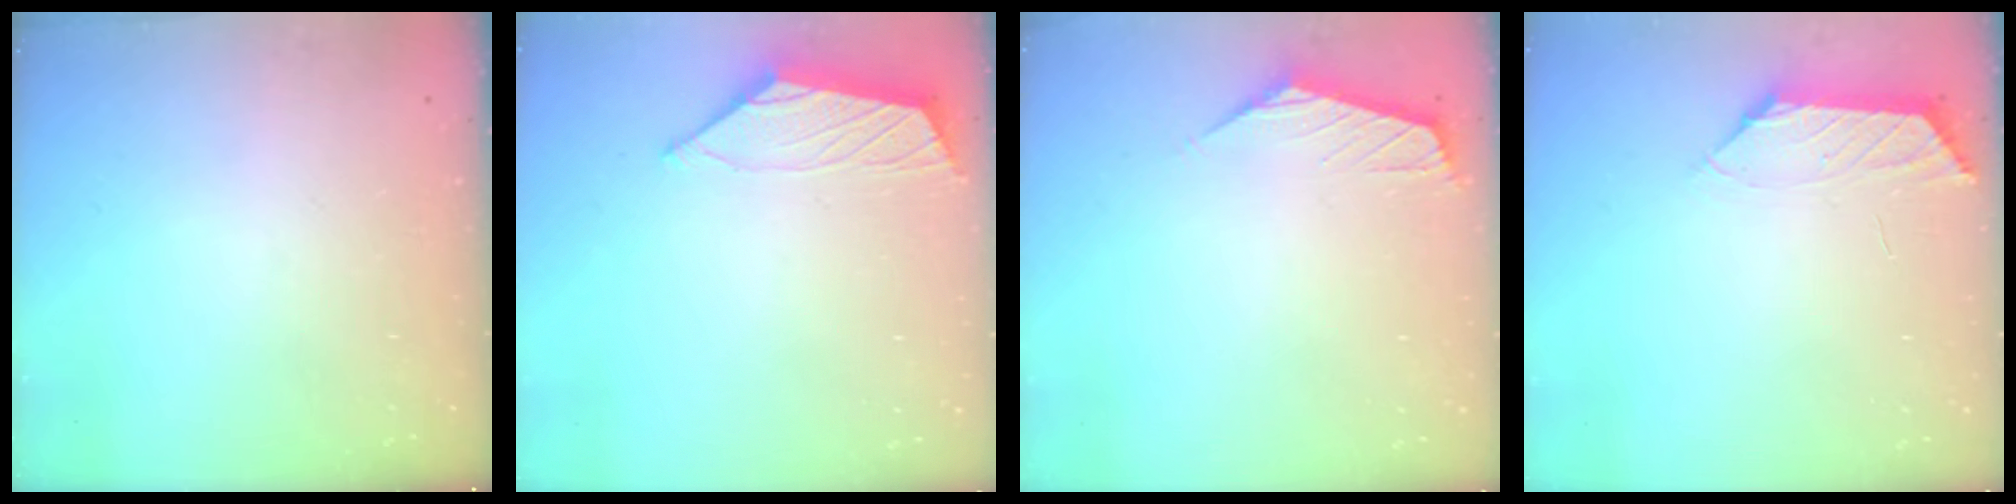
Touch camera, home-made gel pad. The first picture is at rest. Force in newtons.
{"total": 2.3, "press": 2.3, "slide": 0.5}
{"total": 1.3, "press": 1.2, "slide": 0.5}
{"total": 0.9, "press": 0.7, "slide": 0.4}